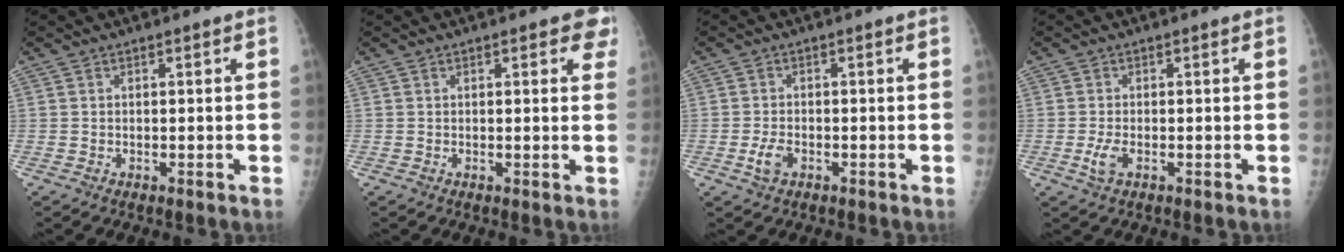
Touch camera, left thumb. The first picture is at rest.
{"total": 3.5, "force": [1.8, 1.5, 2.6], "torque": [-0.007, -0.003, 0.013]}
{"total": 3.1, "force": [-1.3, 1.8, 2.1], "torque": [-0.045, 0.008, -0.023]}
{"total": 2.8, "force": [-0.9, 1.3, 2.3], "torque": [-0.056, 0.002, -0.019]}